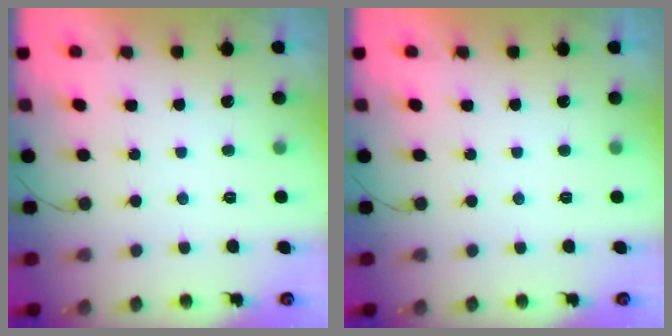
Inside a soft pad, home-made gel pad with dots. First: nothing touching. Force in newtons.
{"total": 0.0}